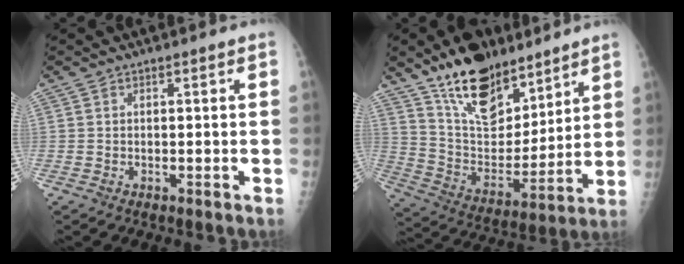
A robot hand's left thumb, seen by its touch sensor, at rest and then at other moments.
{"total": 19.8, "force": [14.0, 9.4, 10.4], "torque": [-0.121, -0.078, 0.248]}